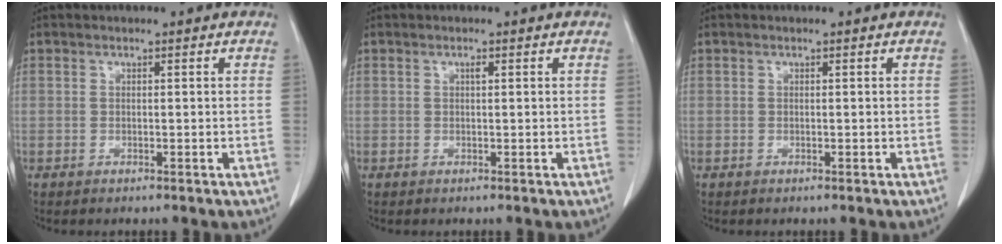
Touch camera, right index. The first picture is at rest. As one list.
[{"total": 0.6, "force": [0.2, 0.1, 0.5], "torque": [-0.013, 0.000, 0.004]}, {"total": 0.0}]